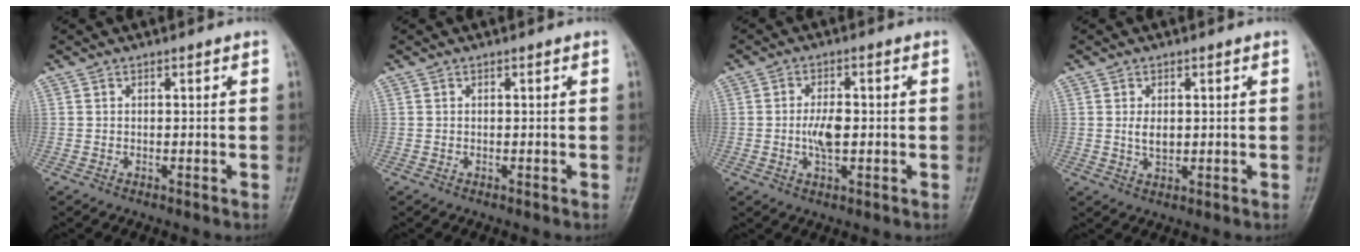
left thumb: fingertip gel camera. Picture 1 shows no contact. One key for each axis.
{"total": 0.0}
{"total": 5.7, "fx": -0.4, "fy": 2.7, "fz": 5.0, "tx": -0.093, "ty": 0.003, "tz": -0.009}
{"total": 3.6, "fx": 0.4, "fy": 2.2, "fz": 2.8, "tx": -0.045, "ty": -0.002, "tz": 0.011}